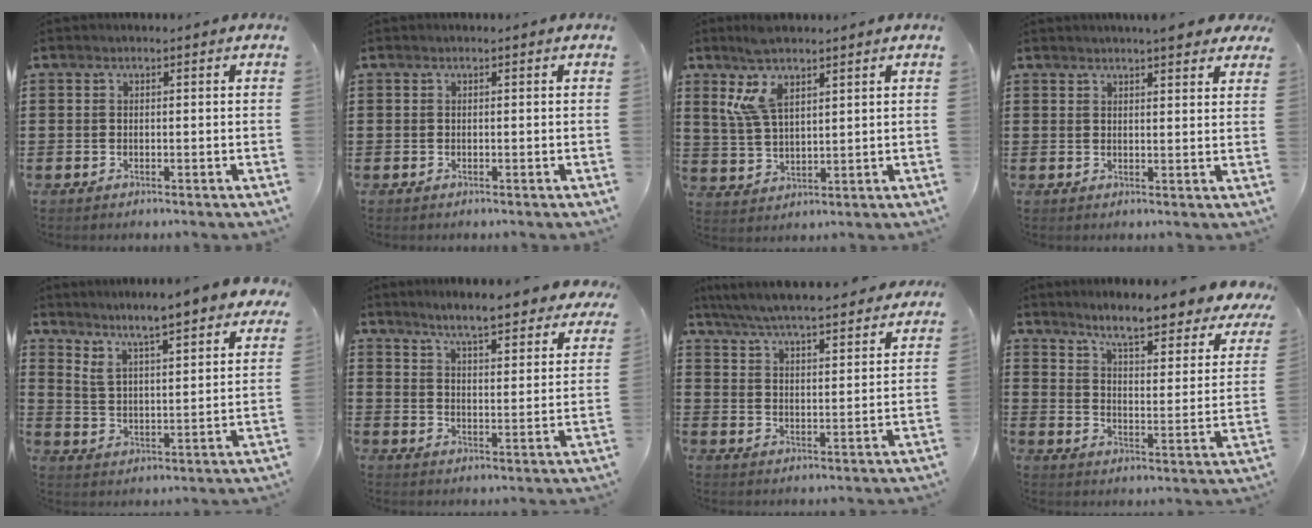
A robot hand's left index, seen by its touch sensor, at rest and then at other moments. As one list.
[{"total": 0.0}, {"total": 7.2, "force": [4.0, 2.2, 5.5], "torque": [-0.130, -0.005, 0.068]}, {"total": 3.7, "force": [3.3, 0.5, 1.7], "torque": [-0.033, -0.004, 0.058]}, {"total": 6.2, "force": [5.7, -0.3, 2.3], "torque": [-0.073, -0.046, 0.092]}, {"total": 6.2, "force": [5.9, -0.3, 1.9], "torque": [-0.063, -0.035, 0.100]}, {"total": 6.2, "force": [5.9, 0.0, 1.7], "torque": [-0.062, -0.038, 0.102]}, {"total": 6.6, "force": [5.8, -0.4, 3.0], "torque": [-0.076, -0.051, 0.092]}]